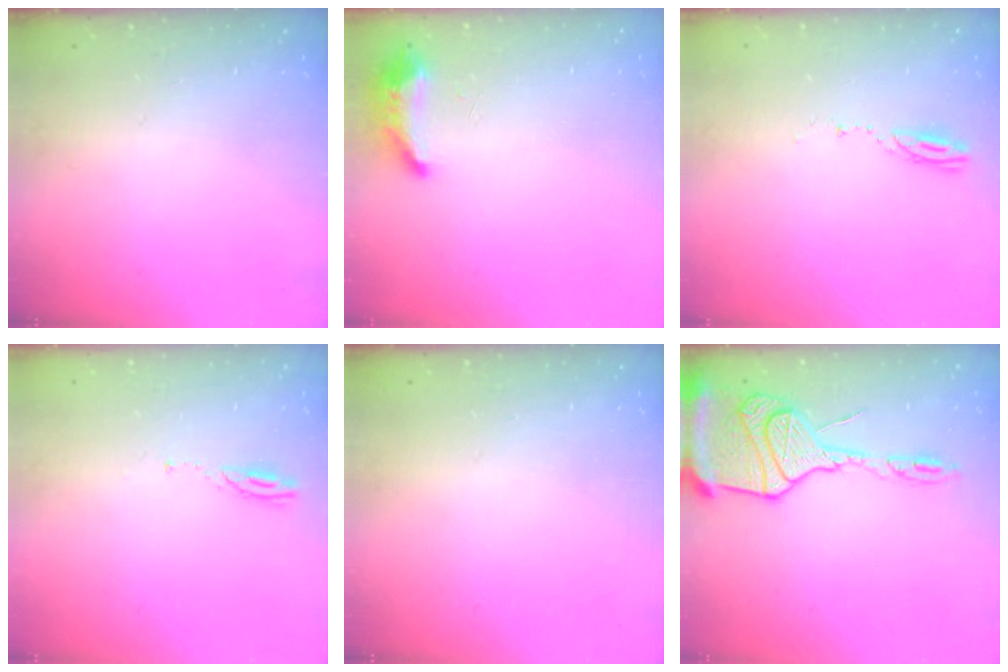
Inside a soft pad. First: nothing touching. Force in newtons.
{"total": 16.0, "press": 10.0, "slide": 12.4}
{"total": 3.7, "press": 3.7, "slide": 0.3}
{"total": 4.4, "press": 4.3, "slide": 0.7}
{"total": 0.0}
{"total": 18.2, "press": 17.5, "slide": 5.0}